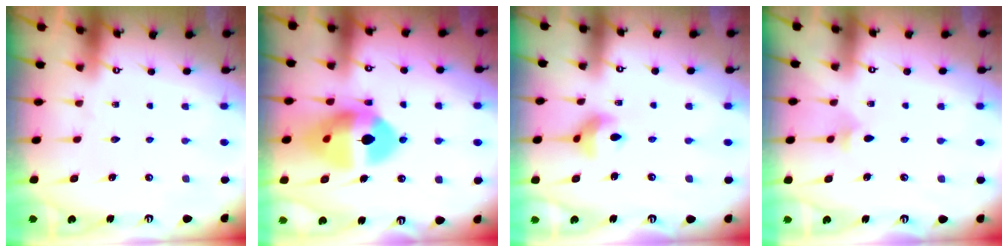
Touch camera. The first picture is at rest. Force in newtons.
{"total": 14.6, "press": 14.5, "slide": 2.0}
{"total": 8.0, "press": 7.9, "slide": 1.1}
{"total": 4.1, "press": 4.0, "slide": 1.0}